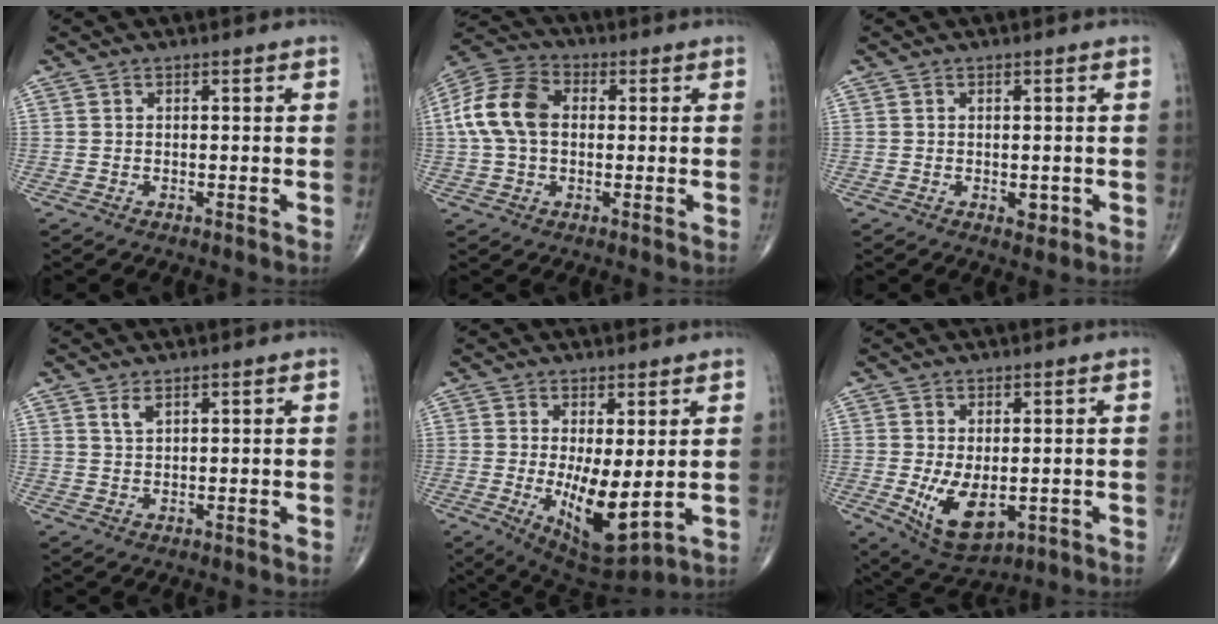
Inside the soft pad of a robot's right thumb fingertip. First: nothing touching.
{"total": 12.7, "force": [1.0, 8.6, 9.3], "torque": [-0.187, 0.030, 0.011]}
{"total": 2.1, "force": [-0.5, 1.1, 1.6], "torque": [-0.015, -0.002, -0.004]}
{"total": 1.9, "force": [1.3, 0.7, 1.2], "torque": [-0.025, -0.005, 0.030]}
{"total": 10.6, "force": [-0.6, 3.8, 9.8], "torque": [-0.158, -0.030, 0.007]}
{"total": 9.1, "force": [-1.5, 4.9, 7.5], "torque": [-0.126, -0.017, -0.007]}